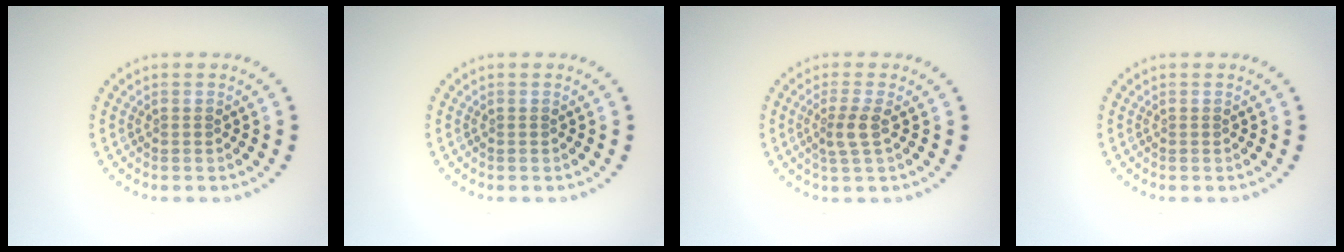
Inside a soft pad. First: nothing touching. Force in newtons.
{"total": 0.0}
{"total": 2.1, "press": 1.6, "slide": 1.2}
{"total": 0.0}